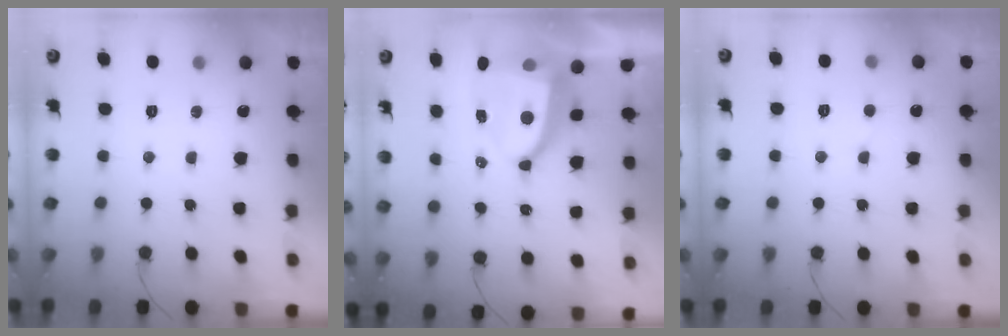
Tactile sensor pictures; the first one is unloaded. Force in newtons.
{"total": 9.3, "press": 9.2, "slide": 1.0}
{"total": 2.9, "press": 2.9, "slide": 0.3}